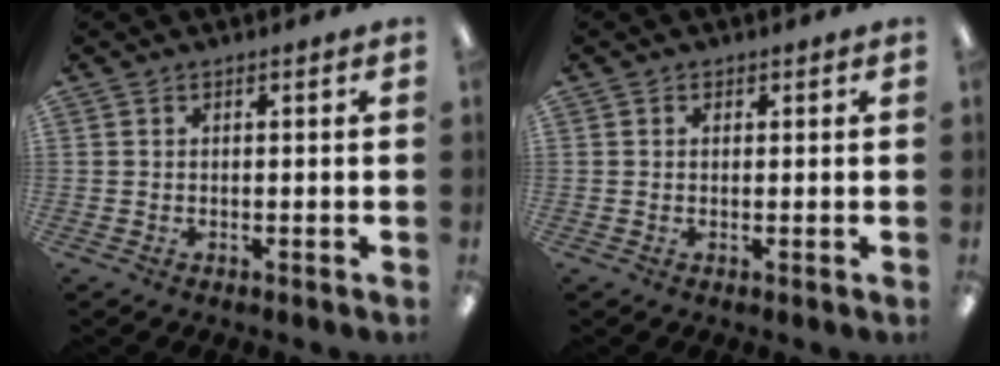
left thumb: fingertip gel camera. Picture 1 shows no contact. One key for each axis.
{"total": 0.6, "fx": 0.2, "fy": 0.5, "fz": 0.3, "tx": -0.005, "ty": 0.003, "tz": 0.003}